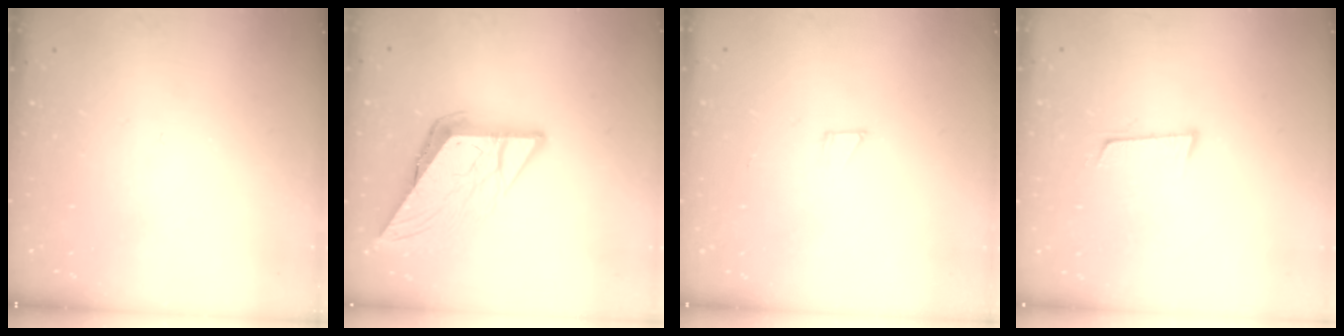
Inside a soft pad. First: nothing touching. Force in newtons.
{"total": 10.9, "press": 10.8, "slide": 1.1}
{"total": 2.1, "press": 2.1, "slide": 0.1}
{"total": 5.8, "press": 5.5, "slide": 1.9}